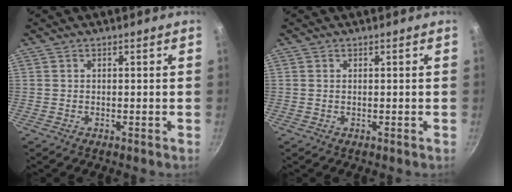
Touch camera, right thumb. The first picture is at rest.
{"total": 0.0}